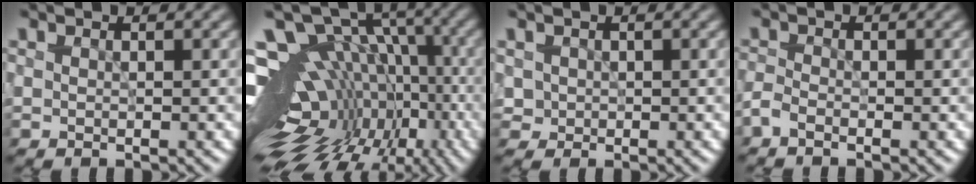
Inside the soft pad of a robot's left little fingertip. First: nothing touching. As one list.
[{"total": 16.7, "force": [-3.5, 11.8, 11.4], "torque": [-0.182, 0.017, -0.008]}, {"total": 1.1, "force": [0.1, 1.1, 0.0], "torque": [0.012, -0.003, 0.003]}, {"total": 1.2, "force": [-1.0, 0.4, 0.7], "torque": [-0.018, -0.004, -0.031]}]